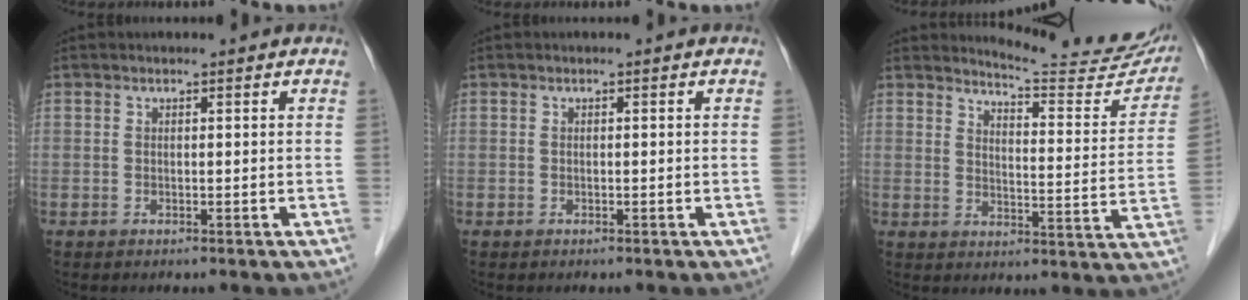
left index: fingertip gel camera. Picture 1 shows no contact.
{"total": 0.0}
{"total": 15.1, "force": [14.5, 1.4, 3.9], "torque": [-0.042, -0.078, 0.162]}